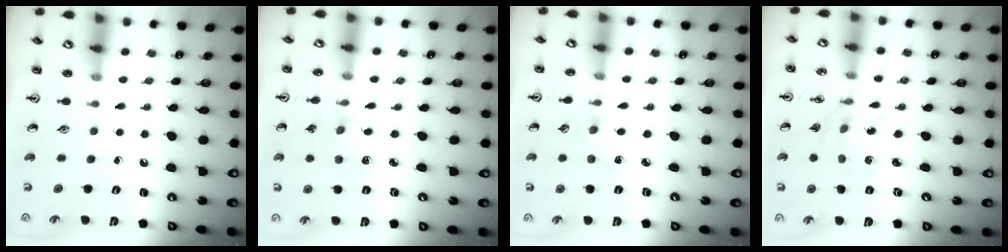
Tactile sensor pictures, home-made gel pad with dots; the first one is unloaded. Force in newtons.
{"total": 2.0, "press": 1.9, "slide": 0.3}
{"total": 2.0, "press": 2.0, "slide": 0.4}
{"total": 2.9, "press": 2.7, "slide": 1.0}